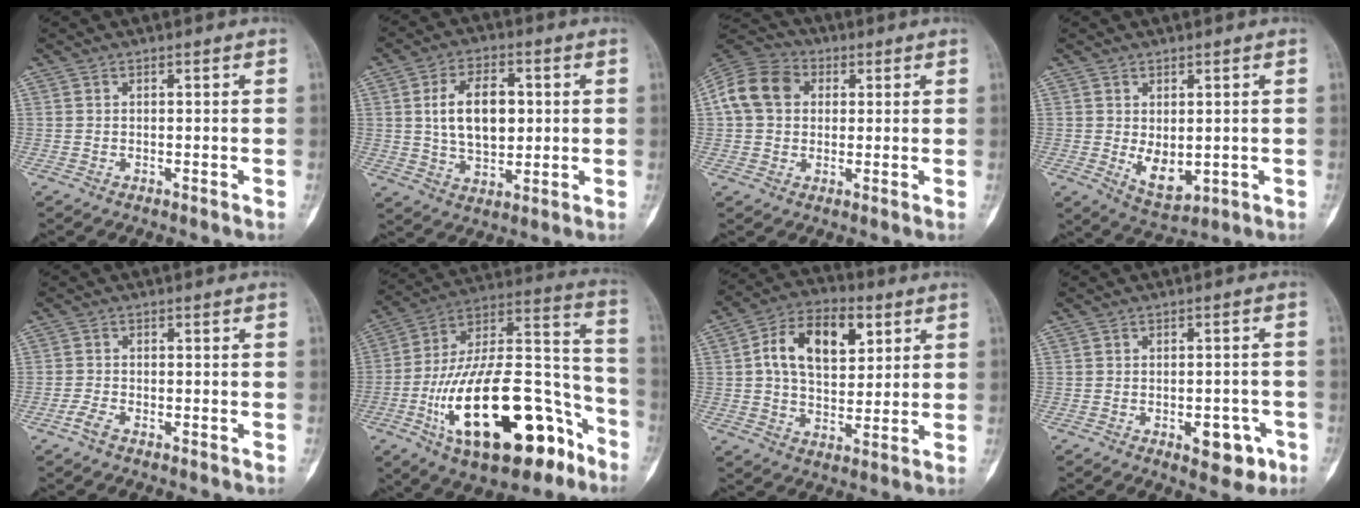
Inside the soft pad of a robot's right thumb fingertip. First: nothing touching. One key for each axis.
{"total": 12.0, "fx": 1.8, "fy": 7.3, "fz": 9.4, "tx": -0.138, "ty": -0.002, "tz": 0.035}
{"total": 12.1, "fx": 2.4, "fy": 9.6, "fz": 6.9, "tx": -0.127, "ty": 0.024, "tz": 0.035}
{"total": 6.1, "fx": -0.3, "fy": 3.6, "fz": 4.9, "tx": -0.065, "ty": -0.014, "tz": 0.013}
{"total": 2.0, "fx": -1.4, "fy": 0.8, "fz": 1.2, "tx": -0.033, "ty": 0.004, "tz": -0.031}
{"total": 31.8, "fx": -14.0, "fy": 13.8, "fz": 25.0, "tx": -0.407, "ty": 0.077, "tz": -0.217}
{"total": 14.6, "fx": 4.3, "fy": 8.9, "fz": 10.7, "tx": -0.155, "ty": 0.004, "tz": 0.069}
{"total": 6.7, "fx": -3.0, "fy": 3.5, "fz": 4.9, "tx": -0.037, "ty": 0.019, "tz": -0.031}